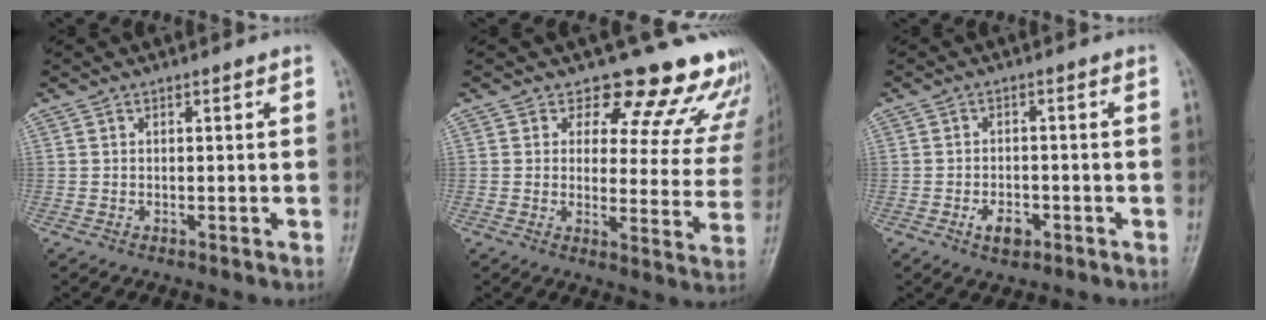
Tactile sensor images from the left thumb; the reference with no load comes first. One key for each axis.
{"total": 16.2, "fx": 14.4, "fy": 6.5, "fz": 3.8, "tx": 0.021, "ty": -0.109, "tz": 0.143}
{"total": 4.1, "fx": -1.9, "fy": 2.5, "fz": 2.6, "tx": -0.036, "ty": 0.009, "tz": -0.030}